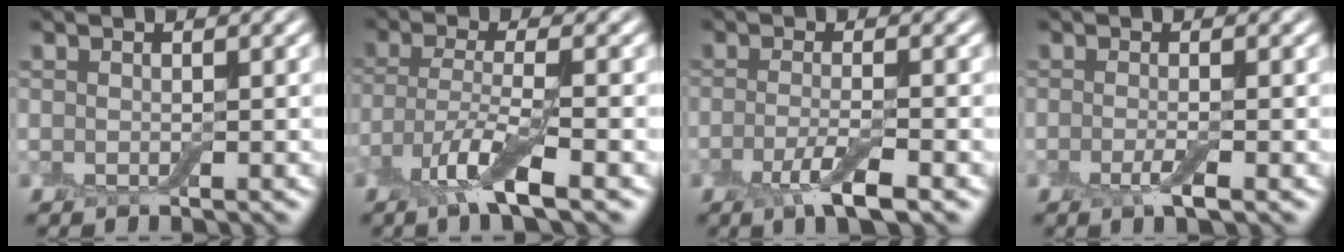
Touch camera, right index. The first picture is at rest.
{"total": 4.8, "force": [-2.5, 0.9, 4.0], "torque": [-0.081, -0.006, -0.054]}
{"total": 3.5, "force": [-1.6, 0.8, 3.0], "torque": [-0.057, -0.004, -0.035]}
{"total": 1.8, "force": [-0.7, 0.4, 1.7], "torque": [-0.031, -0.005, -0.017]}